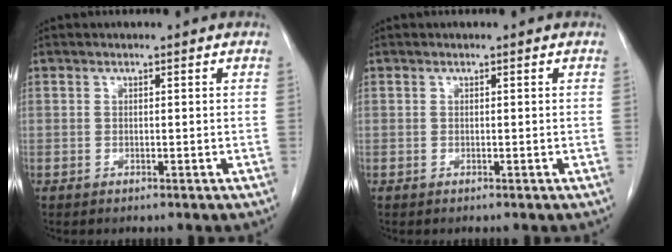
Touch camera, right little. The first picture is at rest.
{"total": 0.0}